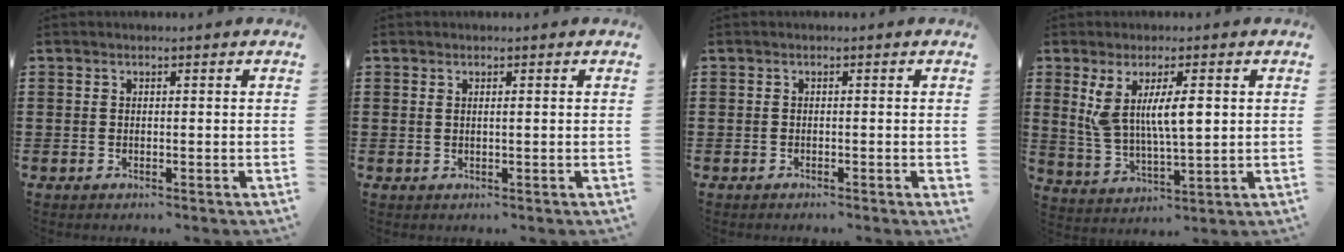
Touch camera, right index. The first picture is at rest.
{"total": 0.6, "force": [0.2, 0.1, 0.5], "torque": [-0.010, 0.000, 0.005]}
{"total": 0.7, "force": [-0.6, 0.1, 0.4], "torque": [-0.008, -0.004, -0.011]}
{"total": 8.2, "force": [2.4, 2.3, 7.5], "torque": [-0.154, 0.001, 0.038]}